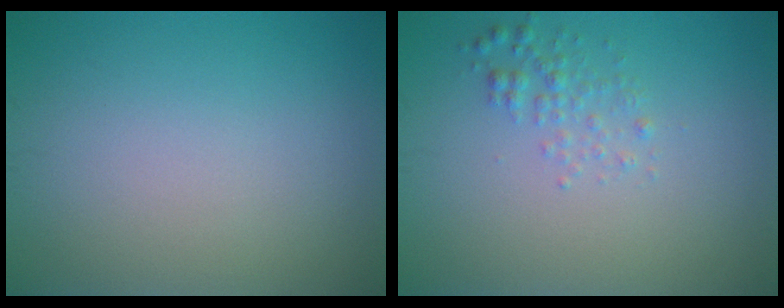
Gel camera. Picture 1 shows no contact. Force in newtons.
{"total": 1.5, "press": 1.5, "slide": 0.0}